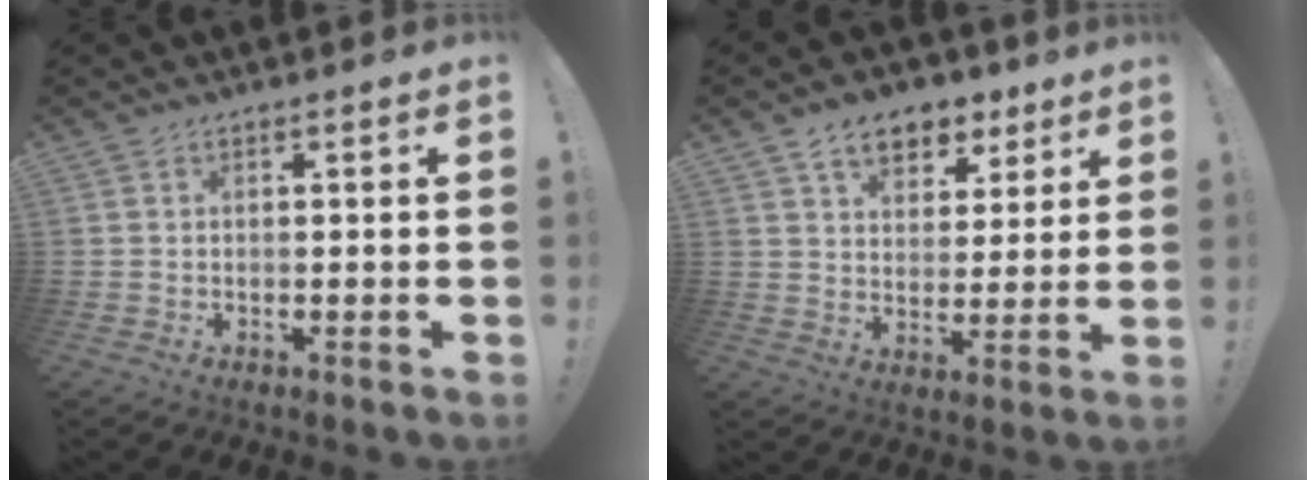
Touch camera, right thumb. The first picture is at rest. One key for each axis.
{"total": 10.2, "fx": 6.4, "fy": 6.5, "fz": 4.6, "tx": -0.062, "ty": -0.034, "tz": 0.120}